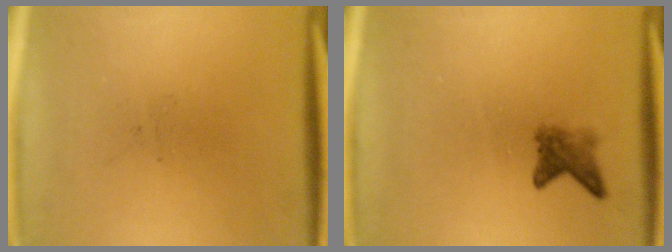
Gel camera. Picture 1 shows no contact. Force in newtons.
{"total": 2.3}